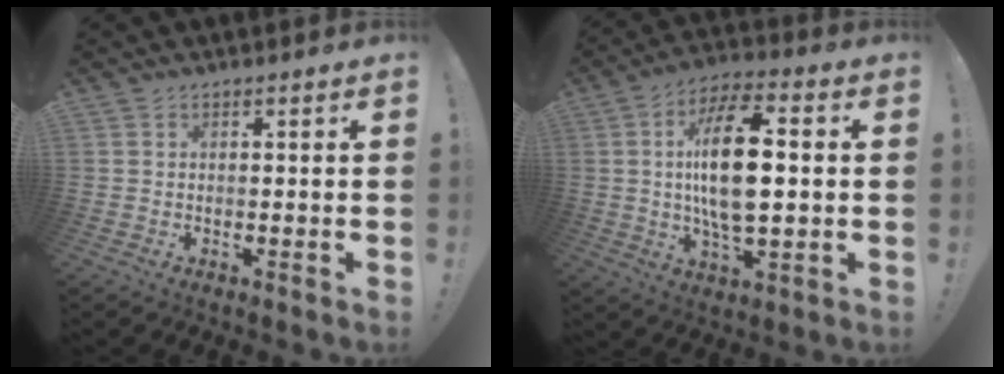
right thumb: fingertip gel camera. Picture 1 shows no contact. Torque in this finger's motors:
{"motor_torque": [1.85, 3.15, 1.14, -0.67, 0.64]}